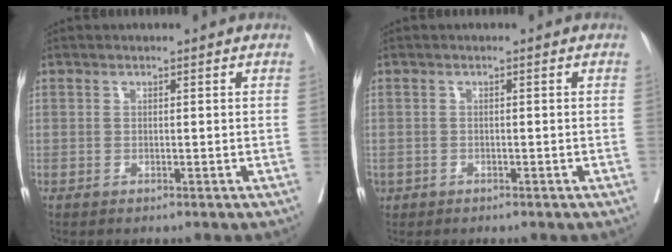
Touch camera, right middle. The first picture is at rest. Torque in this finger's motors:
{"motor_torque": [1.69, -0.44, 1.05, 0.21]}